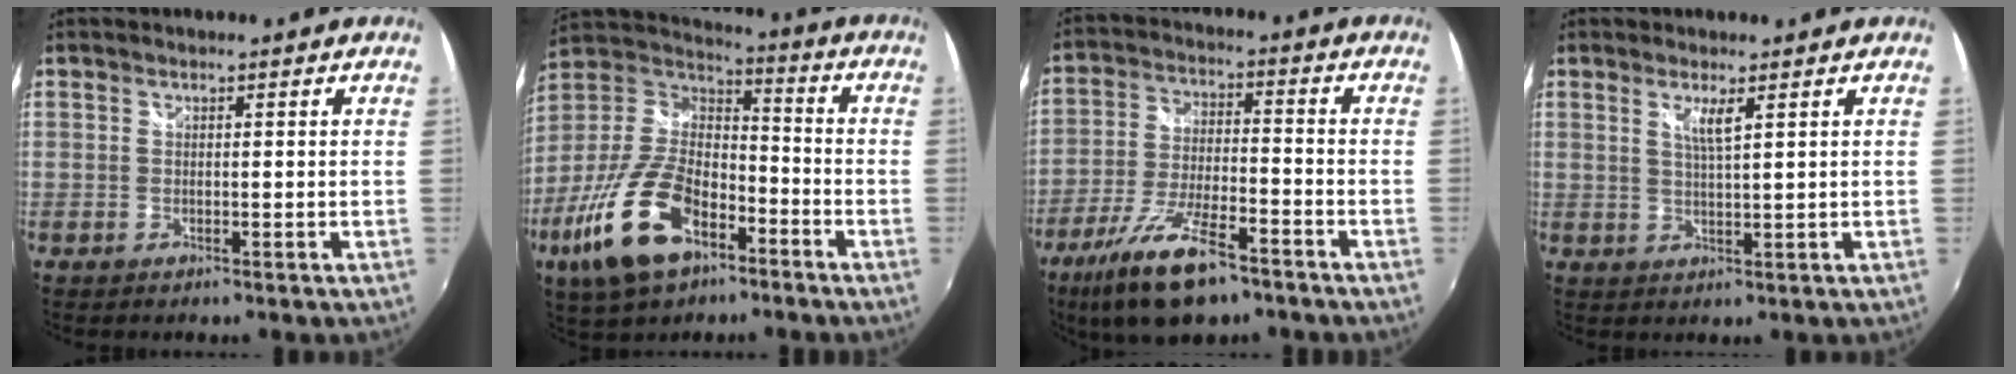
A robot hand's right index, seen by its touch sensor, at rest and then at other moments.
{"total": 20.6, "force": [-10.3, 10.4, 14.4], "torque": [-0.316, -0.020, -0.189]}
{"total": 15.3, "force": [-10.2, 5.0, 10.3], "torque": [-0.216, -0.030, -0.184]}
{"total": 2.9, "force": [1.5, 0.0, 2.5], "torque": [-0.048, -0.005, 0.025]}